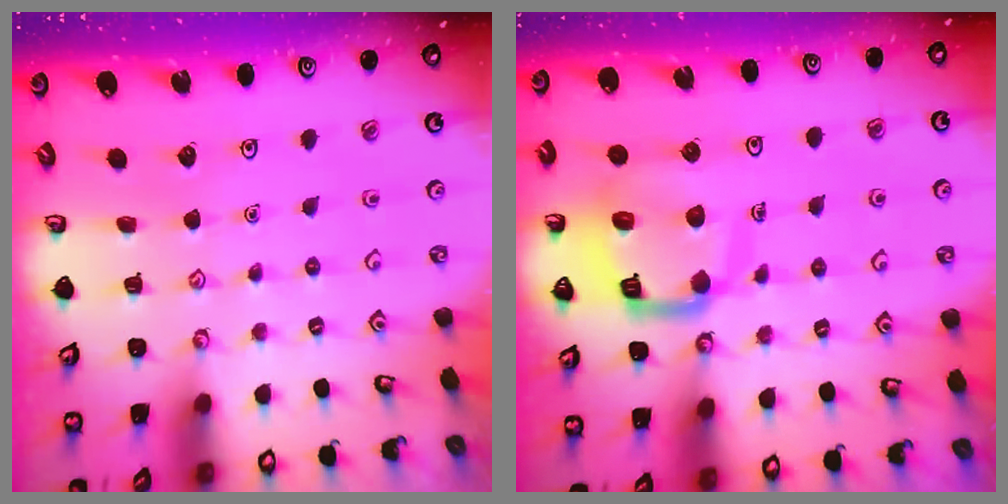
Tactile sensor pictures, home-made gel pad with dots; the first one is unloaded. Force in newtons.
{"total": 13.0, "press": 12.9, "slide": 1.5}